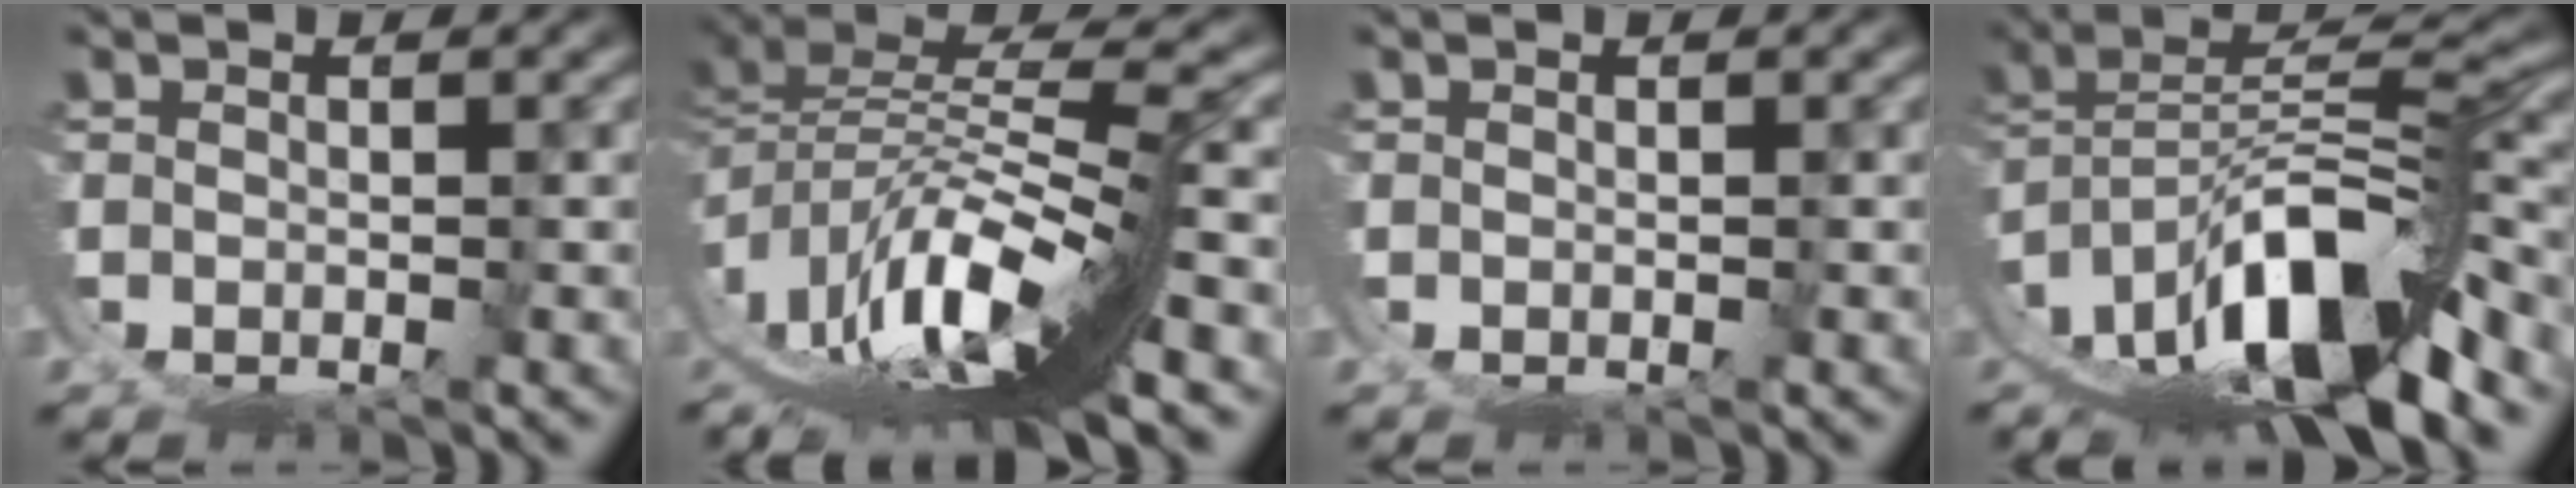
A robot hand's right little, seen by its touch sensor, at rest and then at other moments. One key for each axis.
{"total": 15.4, "fx": -4.3, "fy": 8.0, "fz": 12.4, "tx": -0.203, "ty": -0.019, "tz": -0.063}
{"total": 0.0}
{"total": 13.6, "fx": -4.5, "fy": 7.2, "fz": 10.6, "tx": -0.182, "ty": -0.030, "tz": -0.058}